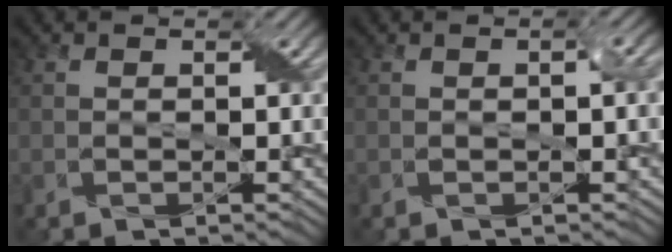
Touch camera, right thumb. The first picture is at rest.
{"total": 1.3, "force": [0.1, 0.4, 1.3], "torque": [-0.020, 0.004, 0.002]}